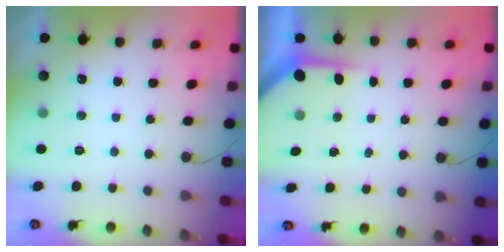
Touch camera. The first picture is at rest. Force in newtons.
{"total": 4.0, "press": 4.0, "slide": 0.3}